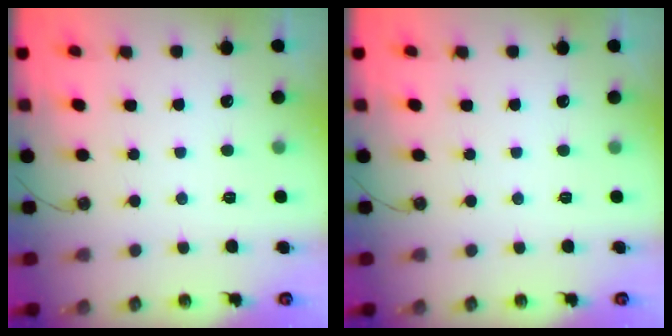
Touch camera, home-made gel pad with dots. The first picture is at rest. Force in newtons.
{"total": 0.0}